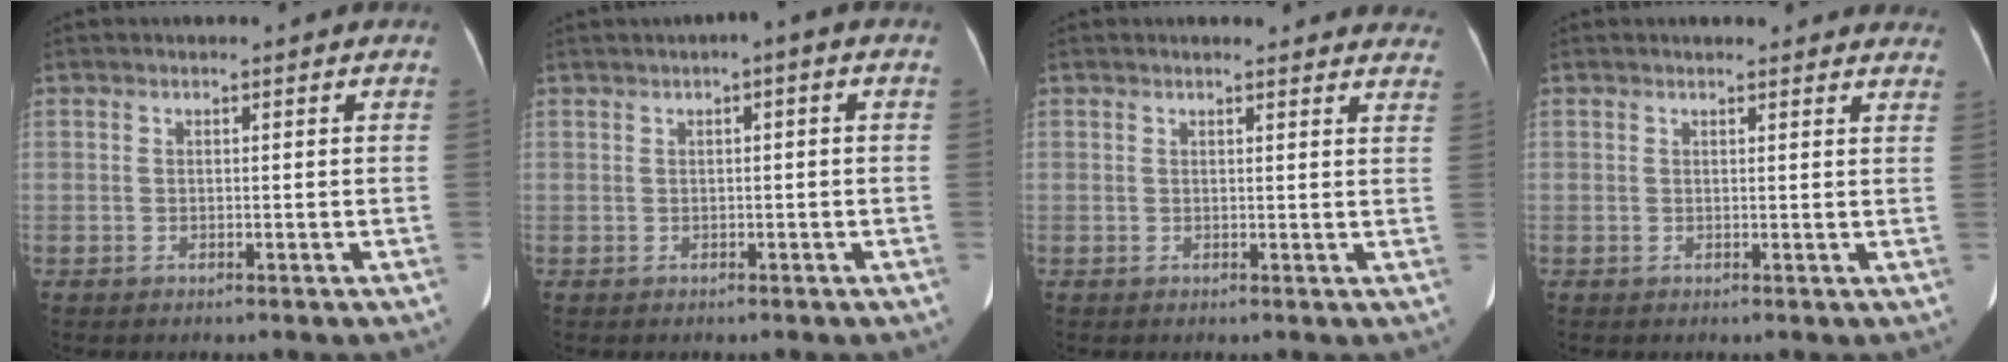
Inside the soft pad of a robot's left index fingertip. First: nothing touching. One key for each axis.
{"total": 1.8, "fx": 0.4, "fy": 0.2, "fz": 1.7, "tx": -0.025, "ty": 0.014, "tz": 0.006}
{"total": 11.4, "fx": 10.8, "fy": 2.5, "fz": 2.8, "tx": 0.001, "ty": 0.000, "tz": 0.096}
{"total": 8.4, "fx": 7.7, "fy": 2.5, "fz": 2.1, "tx": 0.003, "ty": 0.009, "tz": 0.067}